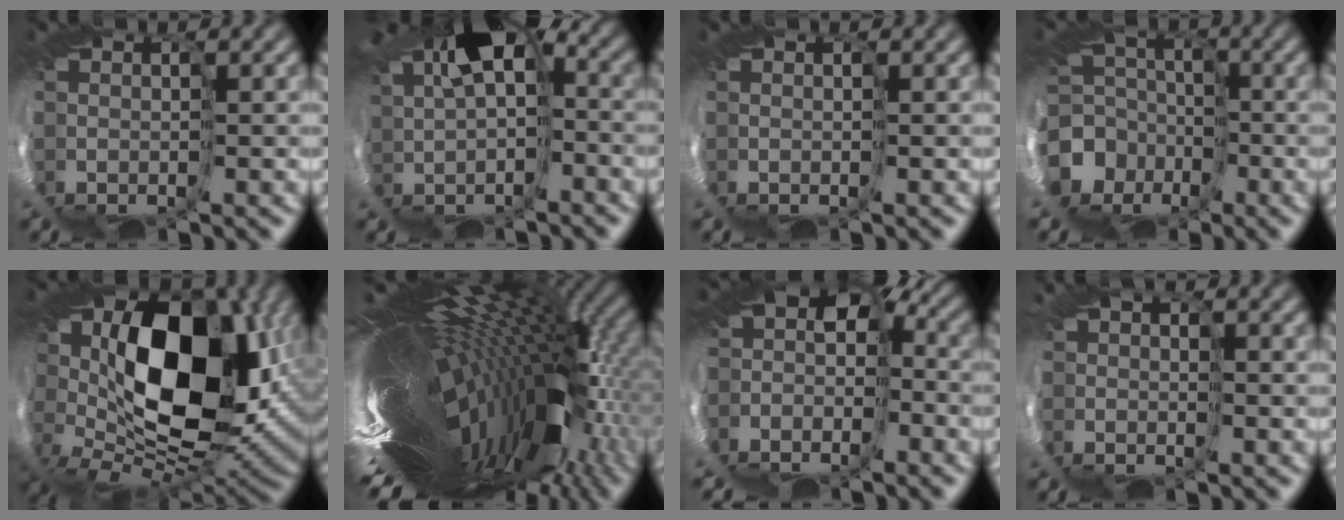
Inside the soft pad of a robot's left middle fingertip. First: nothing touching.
{"total": 5.3, "force": [2.8, 2.4, 3.8], "torque": [-0.070, -0.017, 0.058]}
{"total": 0.0}
{"total": 7.0, "force": [-3.2, 6.2, 1.0], "torque": [-0.054, -0.034, -0.056]}
{"total": 12.3, "force": [4.0, 7.8, 8.6], "torque": [-0.148, -0.027, 0.083]}
{"total": 14.8, "force": [0.9, 3.9, 14.3], "torque": [-0.195, 0.003, 0.032]}
{"total": 6.1, "force": [-4.5, 3.7, 1.9], "torque": [-0.043, -0.027, -0.024]}
{"total": 0.7, "force": [-0.5, -0.4, -0.3], "torque": [0.022, -0.001, -0.008]}